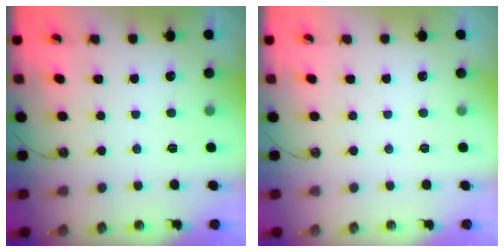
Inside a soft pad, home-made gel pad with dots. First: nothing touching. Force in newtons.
{"total": 0.0}